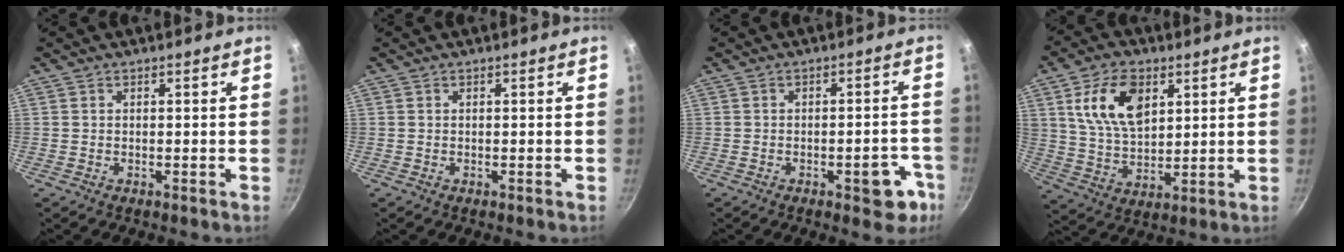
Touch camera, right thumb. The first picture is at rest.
{"total": 0.0}
{"total": 7.2, "force": [-3.4, 3.3, 5.4], "torque": [-0.031, 0.028, -0.037]}
{"total": 13.3, "force": [5.0, 7.9, 9.4], "torque": [-0.149, -0.018, 0.097]}